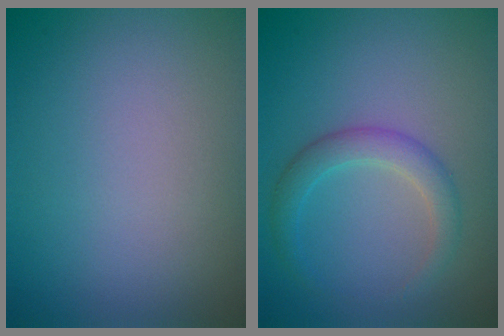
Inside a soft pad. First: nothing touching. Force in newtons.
{"total": 2.6, "press": 2.6, "slide": 0.0}